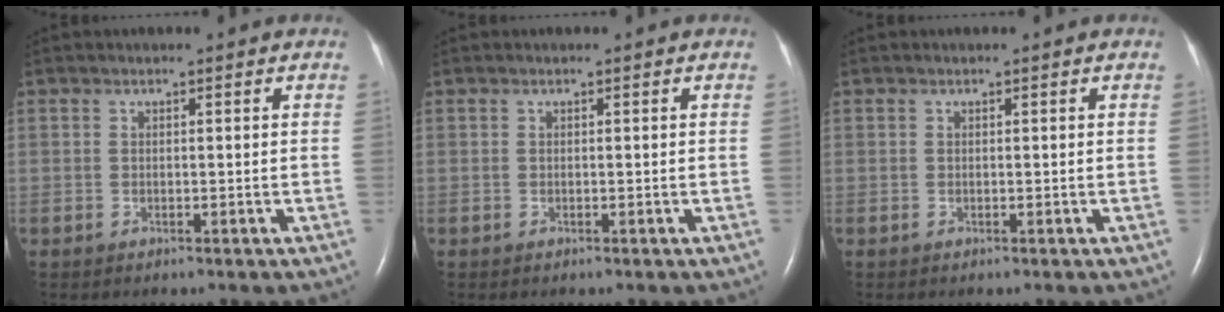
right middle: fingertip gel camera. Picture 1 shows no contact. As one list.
[{"total": 0.0}, {"total": 0.0}]